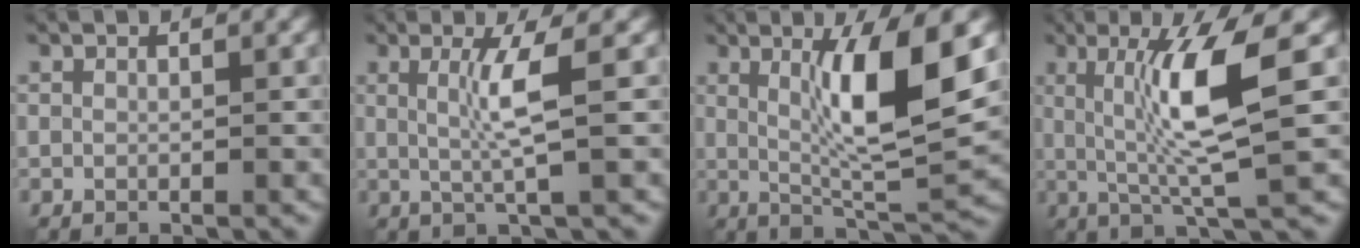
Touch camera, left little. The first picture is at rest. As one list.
[{"total": 3.5, "force": [0.2, 0.1, 3.5], "torque": [-0.071, -0.003, 0.006]}, {"total": 8.9, "force": [1.5, 1.8, 8.6], "torque": [-0.133, -0.012, 0.029]}, {"total": 7.7, "force": [0.7, 0.9, 7.6], "torque": [-0.142, -0.004, 0.017]}]